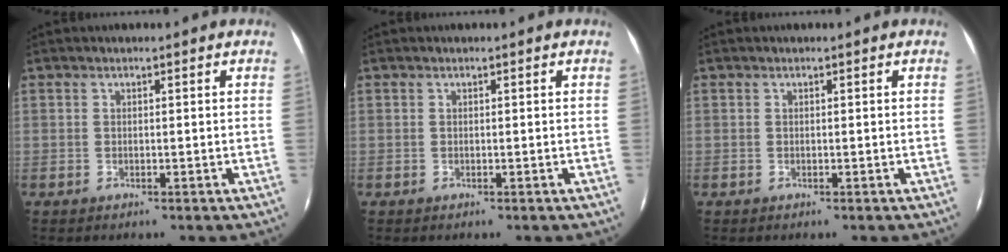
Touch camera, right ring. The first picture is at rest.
{"total": 0.0}
{"total": 0.0}